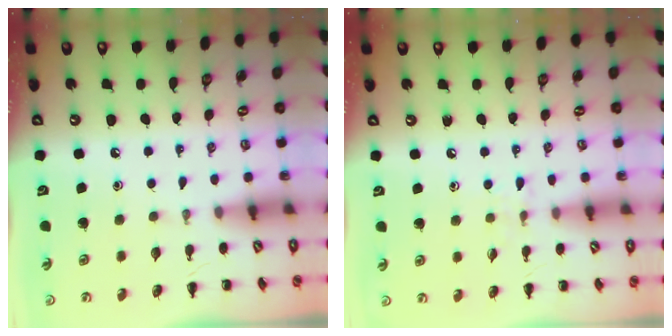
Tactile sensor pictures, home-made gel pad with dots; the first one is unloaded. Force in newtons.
{"total": 4.7, "press": 4.5, "slide": 1.3}